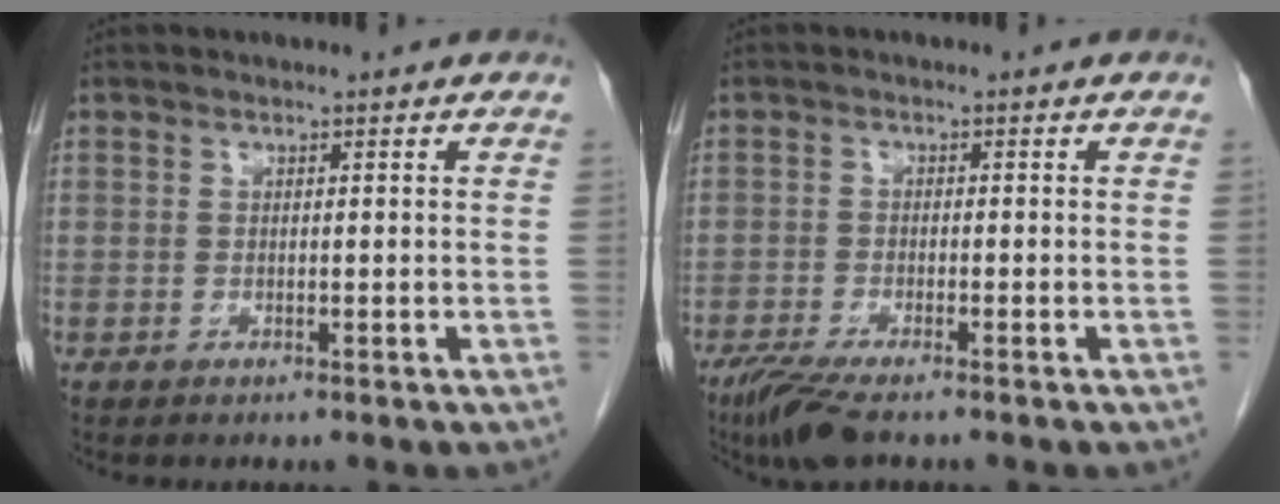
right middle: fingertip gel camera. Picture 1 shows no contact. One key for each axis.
{"total": 5.5, "fx": -4.1, "fy": 0.5, "fz": 3.6, "tx": -0.071, "ty": -0.016, "tz": -0.072}